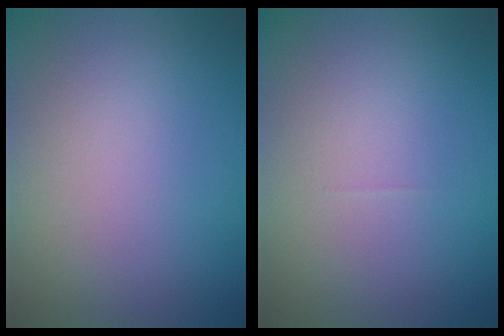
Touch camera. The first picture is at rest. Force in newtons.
{"total": 0.0}